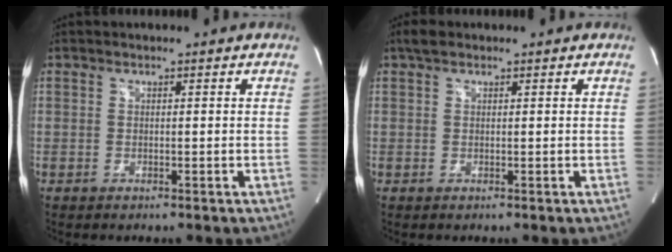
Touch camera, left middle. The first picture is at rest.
{"total": 2.5, "force": [1.9, 1.0, 1.2], "torque": [-0.029, 0.014, 0.036]}